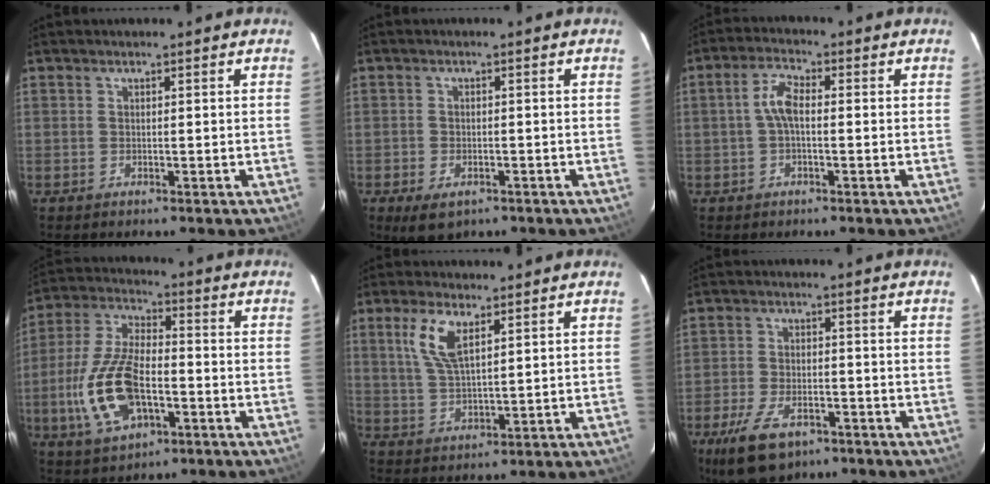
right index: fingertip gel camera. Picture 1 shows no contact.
{"total": 5.2, "force": [-2.9, 3.1, 2.9], "torque": [-0.067, -0.017, -0.044]}
{"total": 4.2, "force": [-0.3, 1.7, 3.8], "torque": [-0.082, 0.014, -0.007]}
{"total": 16.1, "force": [-4.5, 7.8, 13.4], "torque": [-0.296, -0.002, -0.079]}
{"total": 7.5, "force": [3.4, 2.9, 6.0], "torque": [-0.125, 0.006, 0.074]}
{"total": 10.8, "force": [-6.7, 5.5, 6.5], "torque": [-0.152, -0.015, -0.117]}